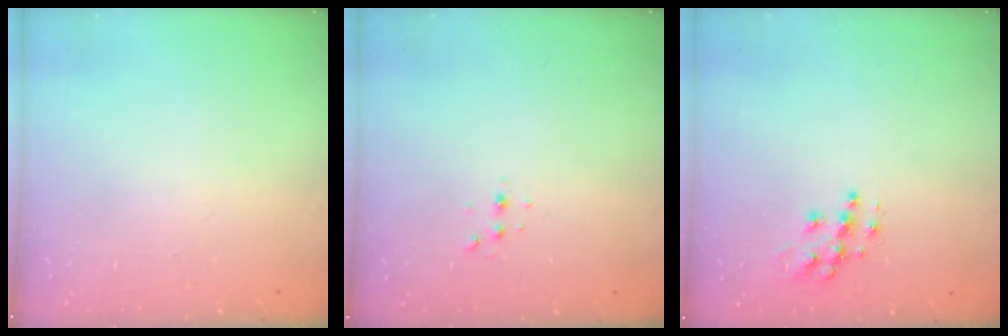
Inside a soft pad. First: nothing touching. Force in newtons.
{"total": 2.8, "press": 2.8, "slide": 0.7}
{"total": 10.2, "press": 10.2, "slide": 0.7}